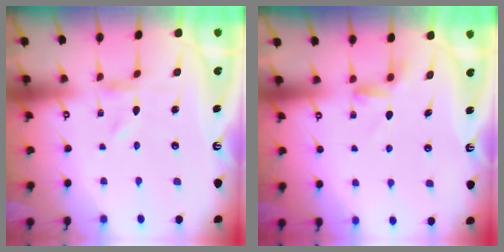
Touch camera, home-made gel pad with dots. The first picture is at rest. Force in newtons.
{"total": 2.6, "press": 2.6, "slide": 0.4}